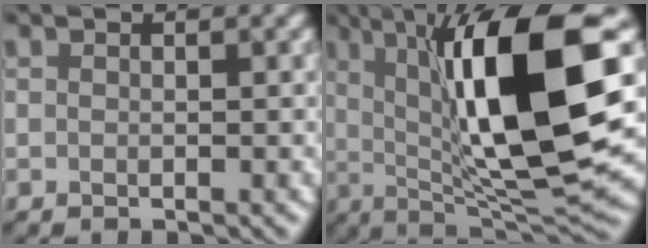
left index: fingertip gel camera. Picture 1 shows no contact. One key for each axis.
{"total": 15.2, "fx": 2.6, "fy": 4.4, "fz": 14.3, "tx": -0.218, "ty": -0.010, "tz": 0.042}